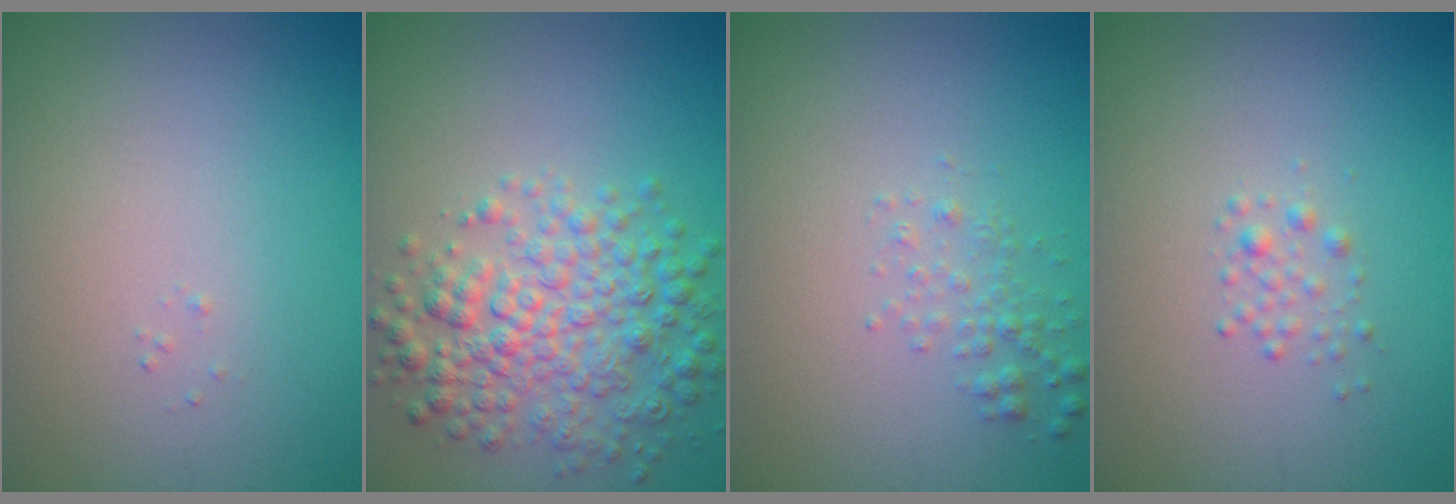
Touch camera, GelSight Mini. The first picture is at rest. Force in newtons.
{"total": 5.6, "press": 5.6, "slide": 0.1}
{"total": 1.5, "press": 1.5, "slide": 0.1}
{"total": 1.1, "press": 1.1, "slide": 0.1}